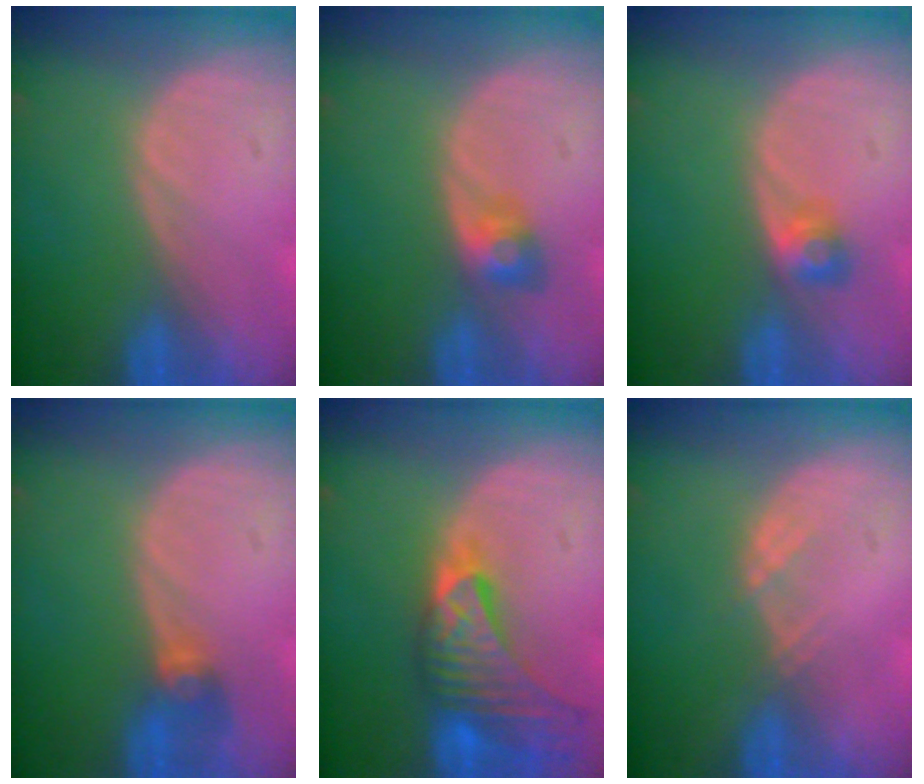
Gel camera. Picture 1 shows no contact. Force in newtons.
{"total": 3.0, "press": 2.7, "slide": 1.4}
{"total": 2.6, "press": 2.3, "slide": 1.1}
{"total": 2.7, "press": 2.7, "slide": 0.1}
{"total": 8.9, "press": 8.4, "slide": 3.0}
{"total": 1.5, "press": 1.3, "slide": 0.8}